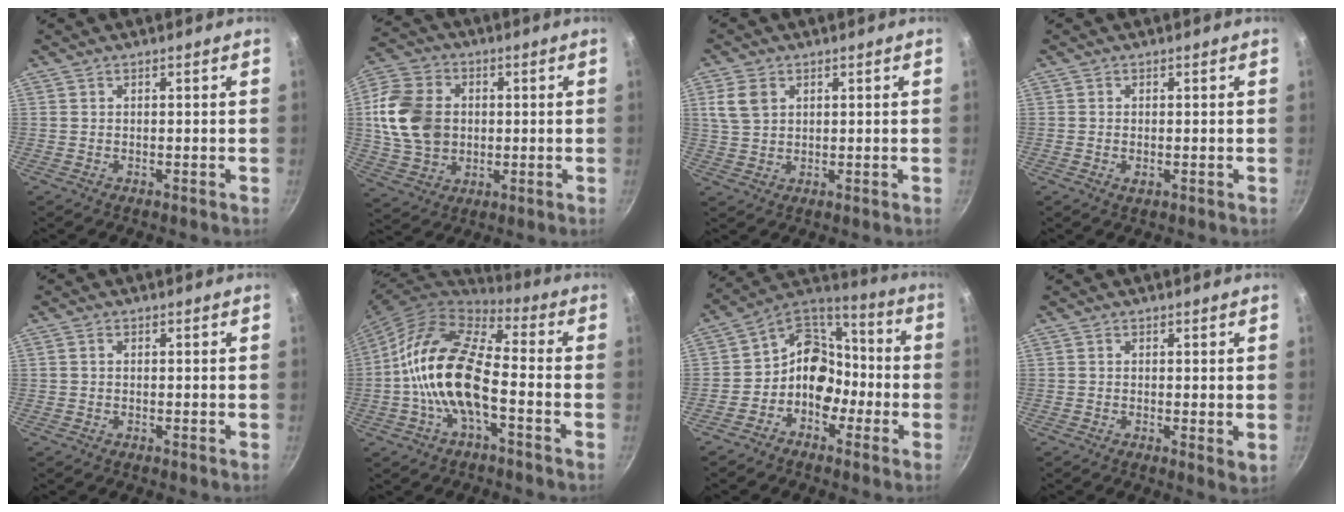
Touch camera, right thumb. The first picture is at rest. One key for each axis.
{"total": 15.1, "fx": 1.2, "fy": 11.9, "fz": 9.3, "tx": -0.159, "ty": 0.008, "tz": 0.023}
{"total": 5.4, "fx": 1.9, "fy": 3.8, "fz": 3.2, "tx": -0.055, "ty": 0.001, "tz": 0.039}
{"total": 1.1, "fx": -0.2, "fy": 0.6, "fz": 0.8, "tx": -0.016, "ty": -0.001, "tz": -0.004}
{"total": 0.7, "fx": 0.1, "fy": 0.6, "fz": 0.4, "tx": -0.007, "ty": 0.004, "tz": 0.000}
{"total": 16.8, "fx": -3.1, "fy": 7.7, "fz": 14.6, "tx": -0.262, "ty": 0.039, "tz": -0.076}
{"total": 12.1, "fx": -3.7, "fy": 9.8, "fz": 6.0, "tx": -0.038, "ty": 0.062, "tz": -0.085}
{"total": 2.1, "fx": 0.4, "fy": 0.8, "fz": 1.9, "tx": -0.027, "ty": -0.007, "tz": 0.003}